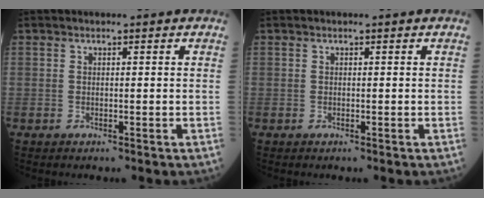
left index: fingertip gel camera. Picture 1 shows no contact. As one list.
[{"total": 0.0}]